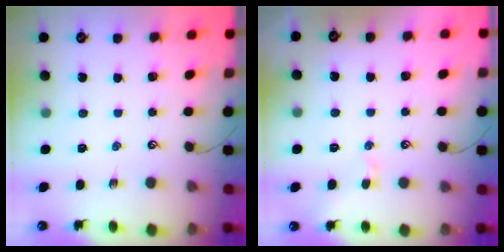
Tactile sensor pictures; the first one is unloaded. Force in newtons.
{"total": 0.0}